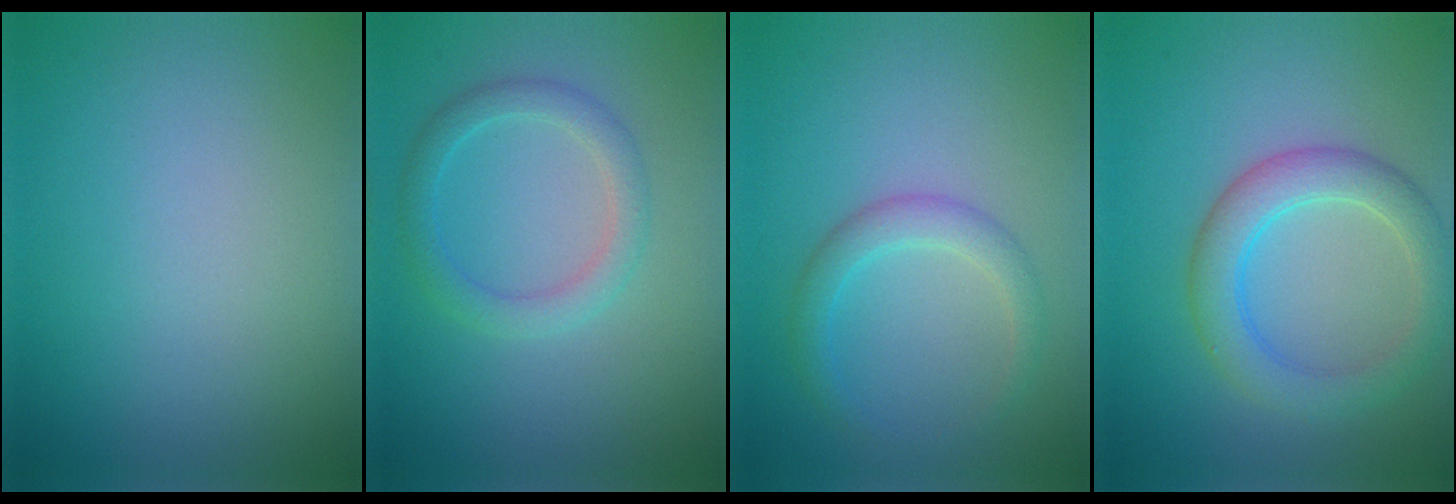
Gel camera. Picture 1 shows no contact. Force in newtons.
{"total": 2.6, "press": 2.6, "slide": 0.2}
{"total": 2.4, "press": 2.4, "slide": 0.2}
{"total": 4.4, "press": 4.4, "slide": 0.2}